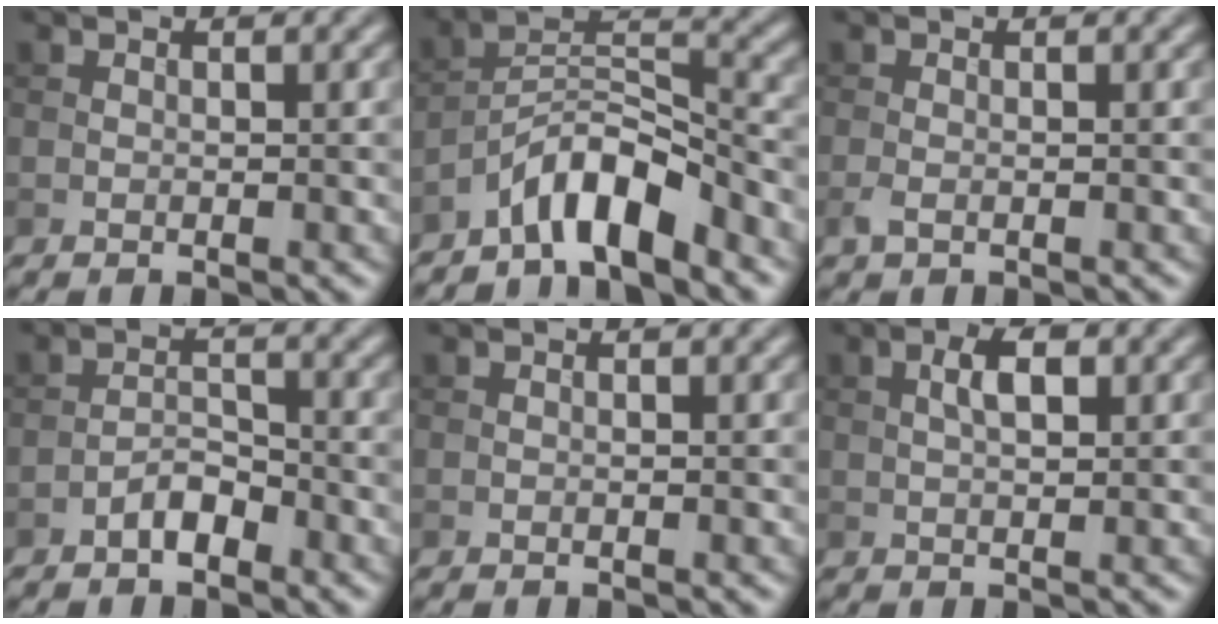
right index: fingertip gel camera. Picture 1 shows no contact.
{"total": 6.3, "force": [-4.7, 1.8, 3.8], "torque": [-0.062, 0.009, -0.091]}
{"total": 1.0, "force": [-0.4, 0.5, 0.8], "torque": [-0.023, -0.004, -0.009]}
{"total": 2.1, "force": [-1.6, 0.9, 1.2], "torque": [-0.017, 0.010, -0.031]}
{"total": 0.0}
{"total": 2.5, "force": [0.6, 1.1, 2.2], "torque": [-0.042, 0.004, 0.010]}